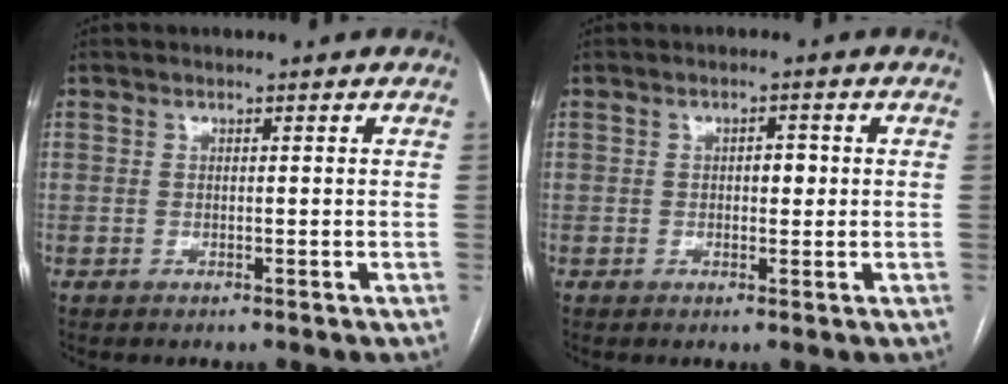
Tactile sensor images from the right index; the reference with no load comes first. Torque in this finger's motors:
{"motor_torque": [0.31, -0.02, 0.02, 0.03]}